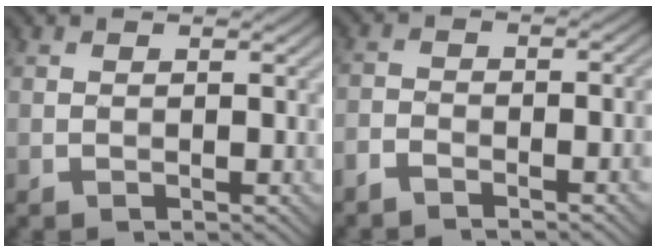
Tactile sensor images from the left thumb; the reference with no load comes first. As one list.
[{"total": 4.1, "force": [-3.0, 1.0, 2.6], "torque": [-0.048, -0.002, -0.062]}]